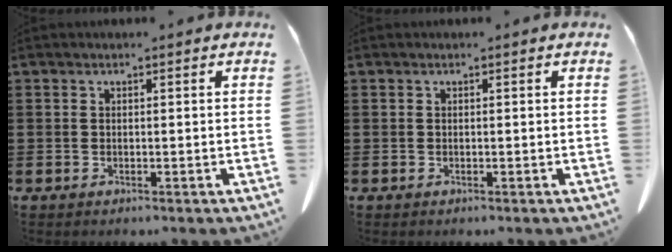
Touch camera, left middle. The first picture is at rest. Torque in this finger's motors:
{"motor_torque": [0.06, -0.06, 0.10, -0.01]}